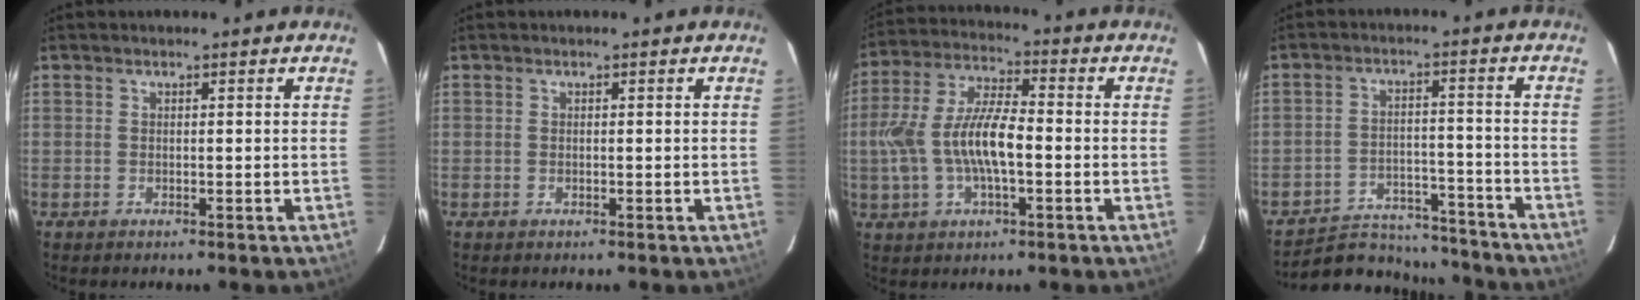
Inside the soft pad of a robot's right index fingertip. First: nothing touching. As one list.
[{"total": 0.0}, {"total": 13.2, "force": [-2.1, 5.1, 12.0], "torque": [-0.249, 0.008, -0.037]}, {"total": 16.2, "force": [-14.9, 5.2, 3.8], "torque": [-0.090, 0.019, -0.200]}]